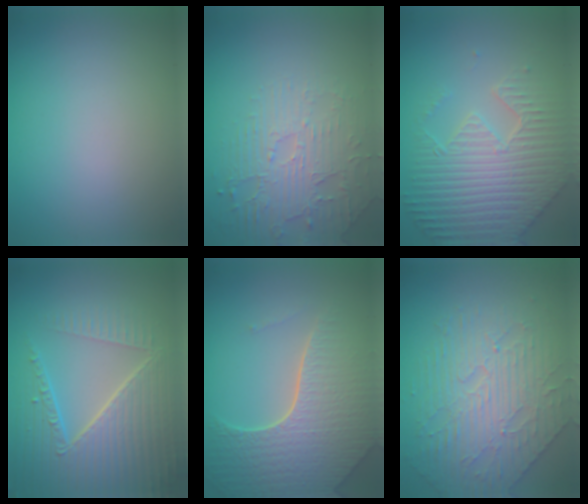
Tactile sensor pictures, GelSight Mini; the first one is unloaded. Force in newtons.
{"total": 2.8, "press": 2.5, "slide": 1.4}
{"total": 7.9, "press": 5.9, "slide": 5.3}
{"total": 7.5, "press": 5.6, "slide": 5.0}
{"total": 8.4, "press": 5.8, "slide": 6.0}
{"total": 4.4, "press": 4.3, "slide": 0.8}